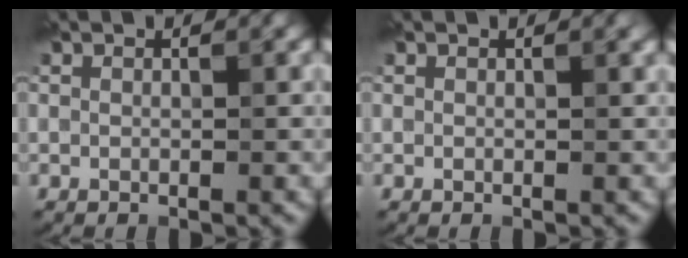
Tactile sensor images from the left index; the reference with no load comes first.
{"total": 0.7, "force": [0.4, 0.2, 0.5], "torque": [-0.002, 0.005, 0.005]}